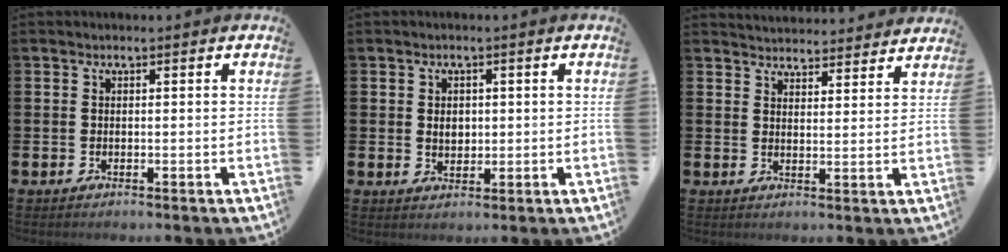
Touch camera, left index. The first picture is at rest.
{"total": 2.2, "force": [0.5, 1.7, 1.3], "torque": [-0.005, 0.001, 0.003]}
{"total": 4.3, "force": [4.2, 0.6, -0.2], "torque": [-0.005, -0.027, 0.077]}